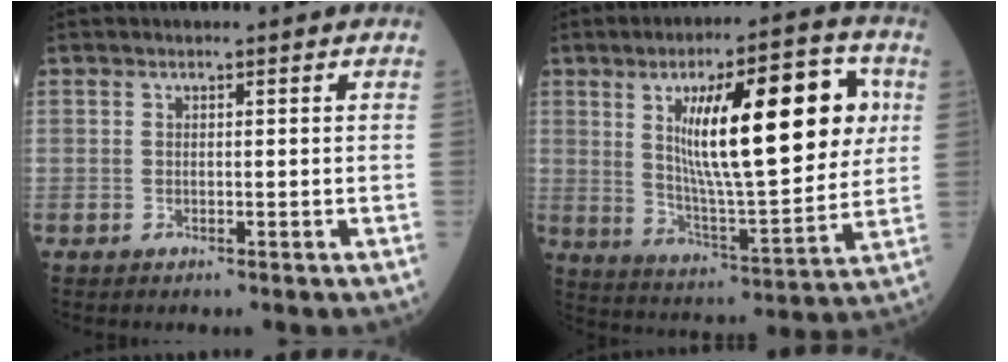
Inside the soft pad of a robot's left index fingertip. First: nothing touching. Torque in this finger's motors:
{"motor_torque": [1.57, -0.57, 1.05, 0.21]}